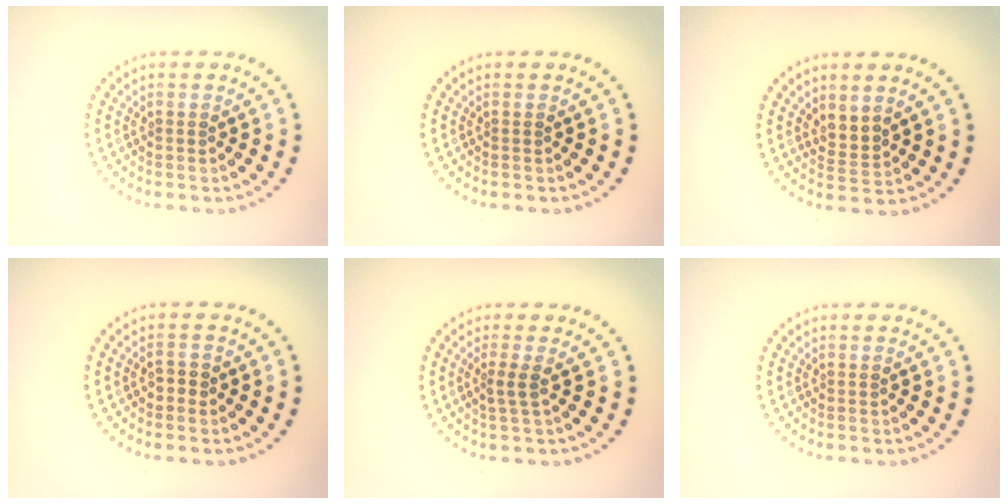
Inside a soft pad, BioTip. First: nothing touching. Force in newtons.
{"total": 0.0}
{"total": 1.7, "press": 1.3, "slide": 1.1}
{"total": 0.9, "press": 0.8, "slide": 0.4}
{"total": 1.4, "press": 0.9, "slide": 1.1}
{"total": 0.0}